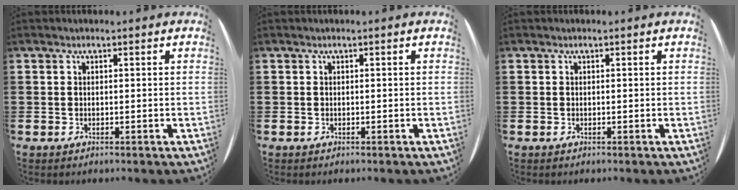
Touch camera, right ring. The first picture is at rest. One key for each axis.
{"total": 0.0}
{"total": 0.0}